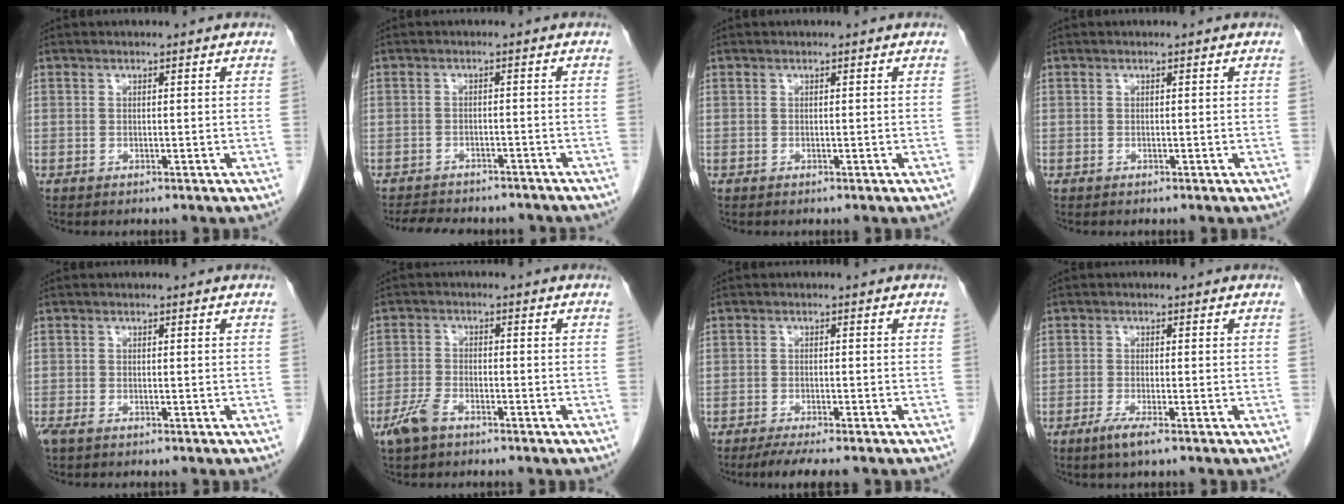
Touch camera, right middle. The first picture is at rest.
{"total": 11.4, "force": [-10.2, 3.5, 3.8], "torque": [-0.079, 0.001, -0.125]}
{"total": 0.0}
{"total": 0.0}
{"total": 1.7, "force": [-1.0, 0.7, 1.1], "torque": [-0.028, -0.004, -0.017]}
{"total": 4.3, "force": [-2.9, 1.6, 2.6], "torque": [-0.062, -0.001, -0.056]}
{"total": 5.3, "force": [-4.2, 0.3, 3.1], "torque": [-0.047, -0.013, -0.064]}
{"total": 2.9, "force": [-1.7, -0.1, 2.3], "torque": [-0.051, -0.011, -0.034]}